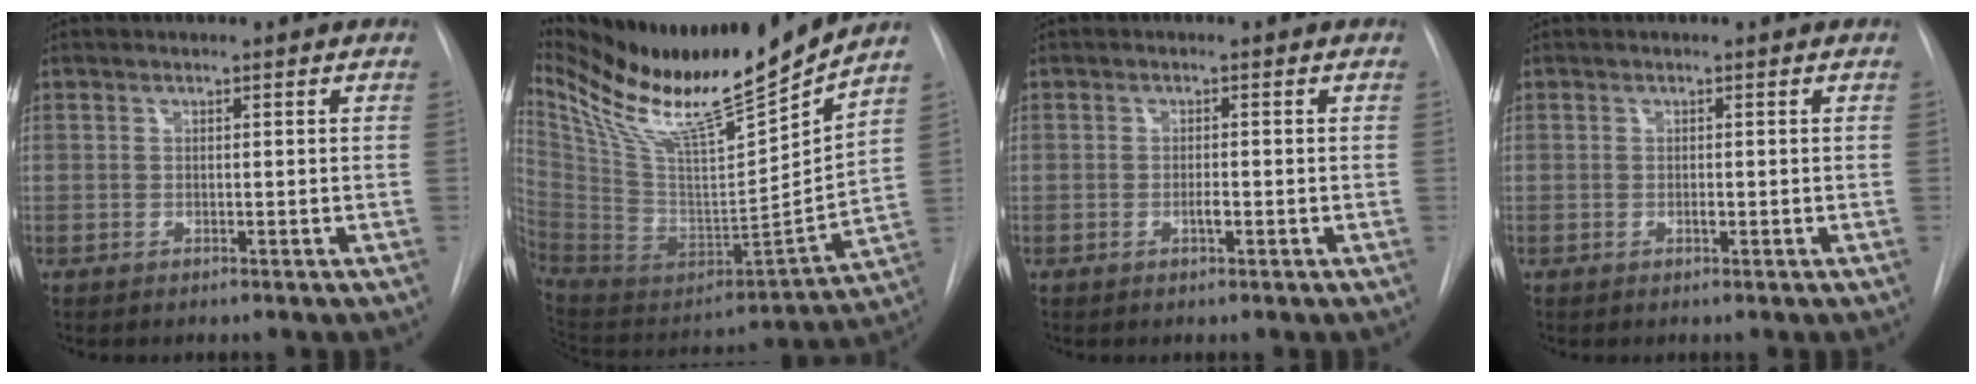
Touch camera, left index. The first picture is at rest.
{"total": 22.6, "force": [19.2, 0.1, 11.9], "torque": [-0.210, -0.062, 0.336]}
{"total": 1.4, "force": [-1.1, 0.1, 0.8], "torque": [-0.014, -0.006, -0.020]}
{"total": 0.8, "force": [-0.7, 0.1, 0.3], "torque": [-0.005, -0.006, -0.013]}